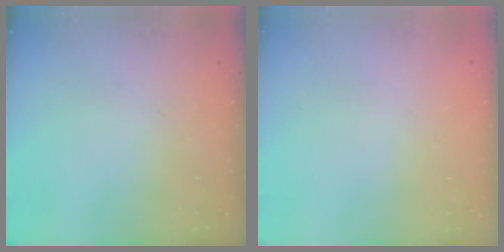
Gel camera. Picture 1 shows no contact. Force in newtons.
{"total": 1.9, "press": 1.9, "slide": 0.2}